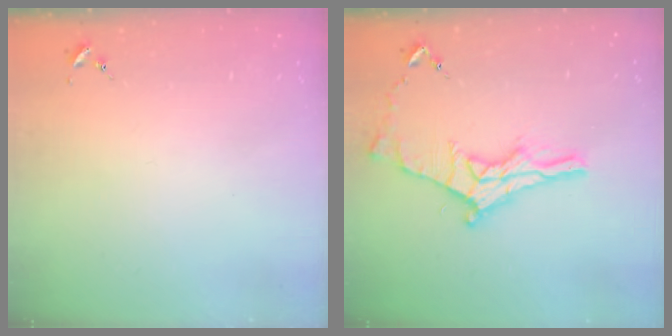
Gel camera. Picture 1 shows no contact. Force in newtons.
{"total": 13.4, "press": 13.4, "slide": 0.6}